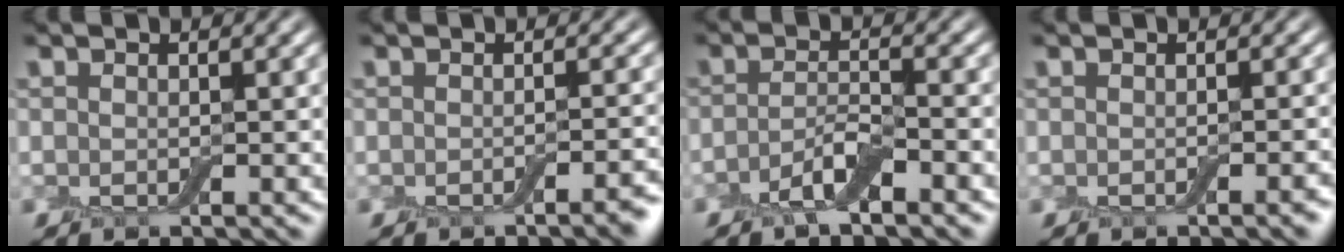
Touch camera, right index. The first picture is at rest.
{"total": 1.7, "force": [-0.9, 0.4, 1.4], "torque": [-0.011, 0.003, -0.016]}
{"total": 2.8, "force": [-1.8, 0.7, 2.1], "torque": [-0.041, 0.005, -0.040]}
{"total": 1.0, "force": [-0.5, 0.2, 0.9], "torque": [-0.009, 0.001, -0.007]}